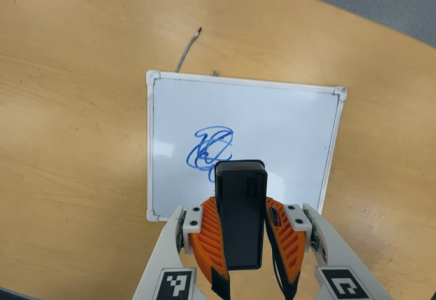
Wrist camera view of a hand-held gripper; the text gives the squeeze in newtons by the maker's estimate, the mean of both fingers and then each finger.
{"total": 6.2, "left": 5.4, "right": 7.0}